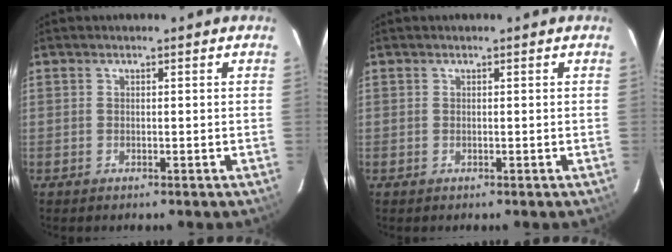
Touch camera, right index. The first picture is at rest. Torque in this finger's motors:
{"motor_torque": [0.02, 0.06, 0.00, 0.00]}